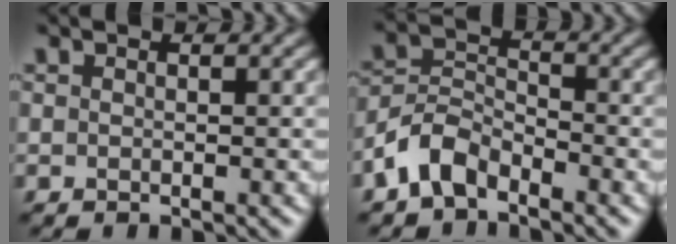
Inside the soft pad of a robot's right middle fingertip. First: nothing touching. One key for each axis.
{"total": 3.9, "fx": -2.8, "fy": 2.1, "fz": 1.8, "tx": -0.036, "ty": 0.009, "tz": -0.067}